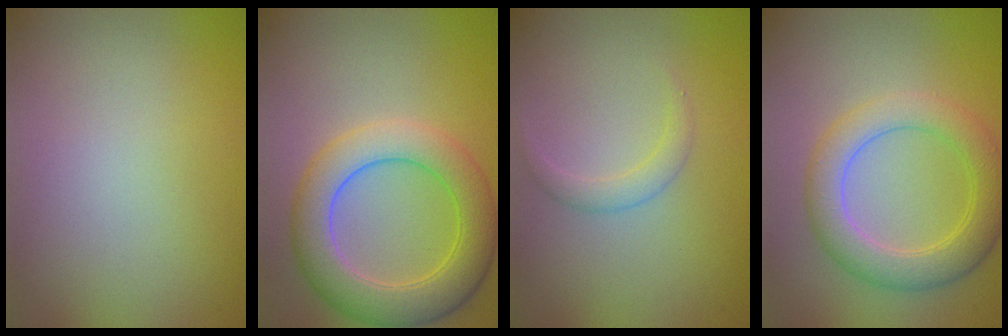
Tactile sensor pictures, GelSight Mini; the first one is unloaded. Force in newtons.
{"total": 6.4, "press": 6.4, "slide": 0.3}
{"total": 1.4, "press": 1.4, "slide": 0.0}
{"total": 5.0, "press": 5.0, "slide": 0.2}